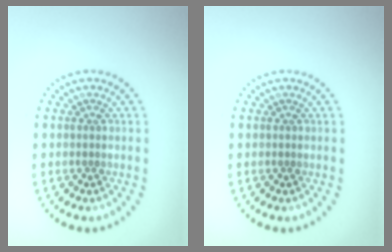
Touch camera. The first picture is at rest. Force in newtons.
{"total": 0.0}